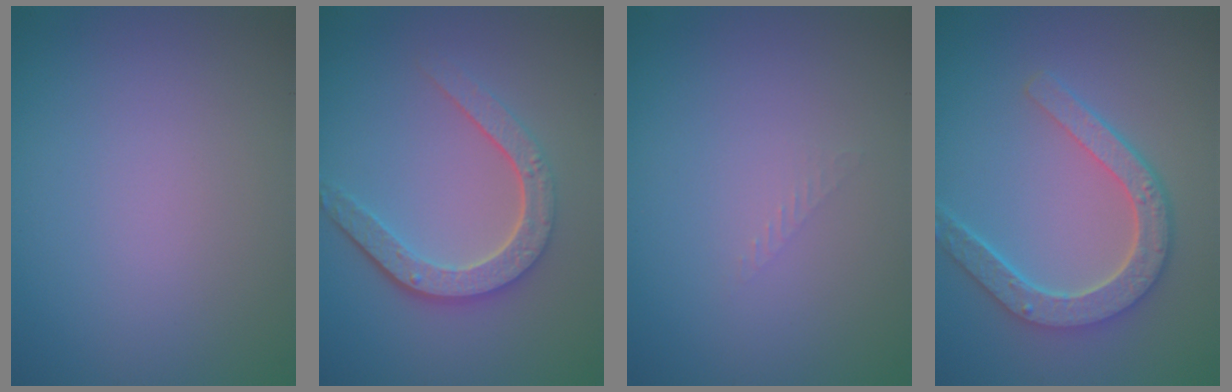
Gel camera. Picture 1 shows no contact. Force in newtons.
{"total": 4.7, "press": 3.6, "slide": 3.0}
{"total": 0.8, "press": 0.7, "slide": 0.2}
{"total": 4.8, "press": 3.8, "slide": 2.9}